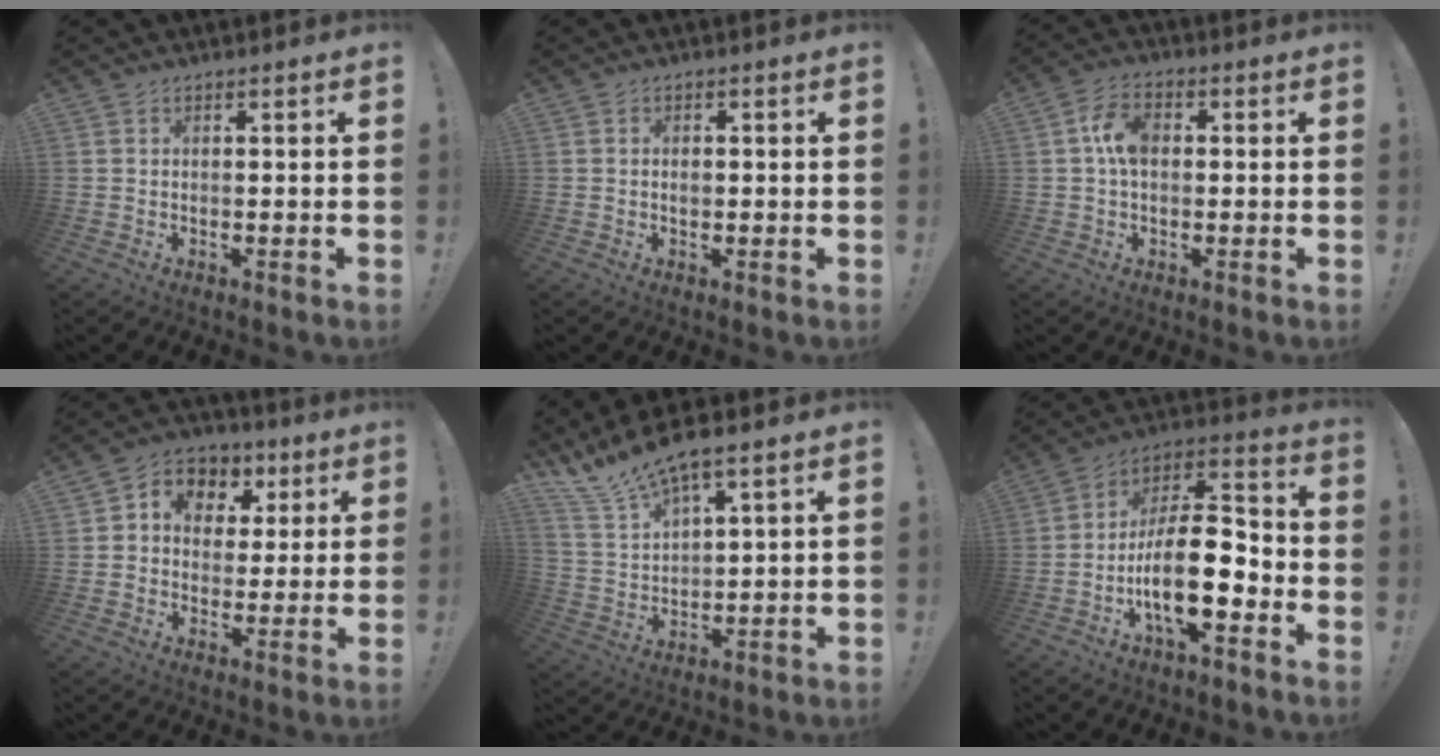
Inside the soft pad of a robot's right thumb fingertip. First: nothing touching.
{"total": 1.0, "force": [-0.1, 0.7, 0.7], "torque": [-0.001, -0.003, -0.004]}
{"total": 7.5, "force": [0.7, 4.8, 5.7], "torque": [-0.103, 0.014, 0.015]}
{"total": 7.9, "force": [1.7, 7.2, 2.7], "torque": [-0.042, -0.009, 0.039]}
{"total": 10.6, "force": [9.2, 1.0, 5.1], "torque": [-0.118, -0.056, 0.167]}
{"total": 17.9, "force": [-5.8, 7.1, 15.3], "torque": [-0.272, 0.026, -0.091]}